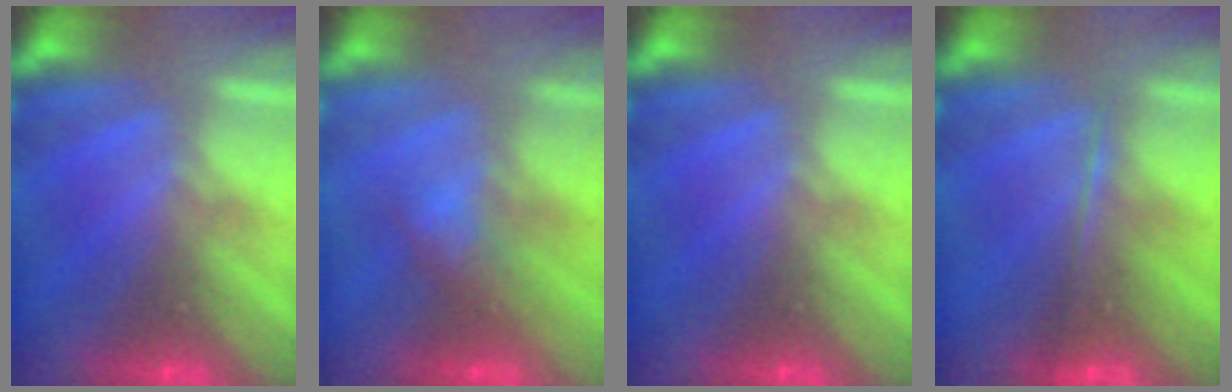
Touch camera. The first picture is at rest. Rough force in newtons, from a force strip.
{"total": 2.9}
{"total": 0.0}
{"total": 1.8}